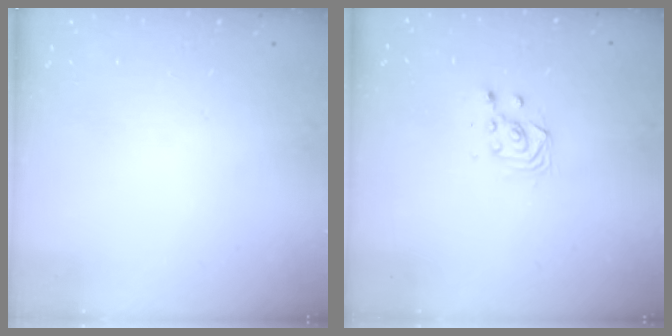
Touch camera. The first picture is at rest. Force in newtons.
{"total": 3.7, "press": 3.4, "slide": 1.4}